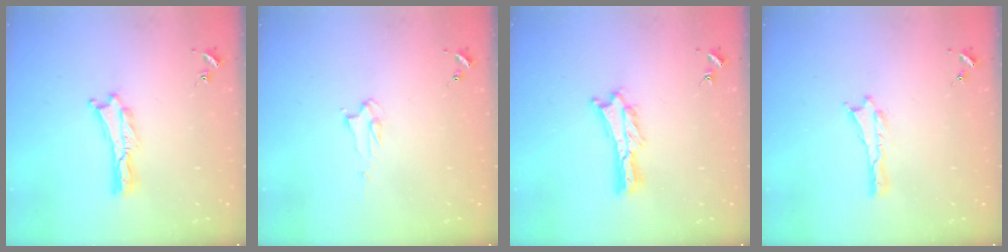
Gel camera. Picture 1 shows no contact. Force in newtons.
{"total": 2.2, "press": 2.2, "slide": 0.2}
{"total": 1.8, "press": 1.8, "slide": 0.2}
{"total": 0.0}